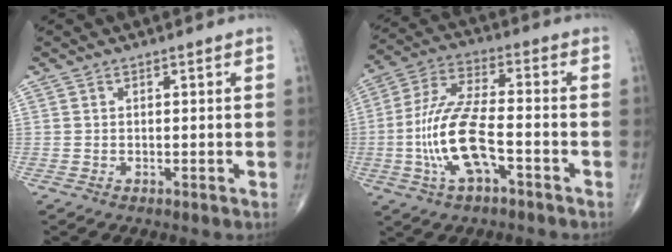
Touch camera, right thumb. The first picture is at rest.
{"total": 13.6, "force": [-3.9, 5.0, 12.1], "torque": [-0.254, 0.034, -0.073]}